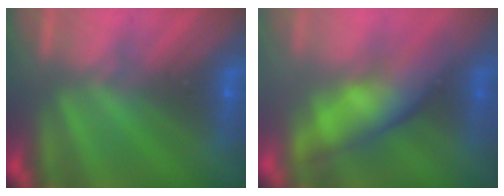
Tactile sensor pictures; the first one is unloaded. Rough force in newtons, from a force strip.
{"total": 4.6}